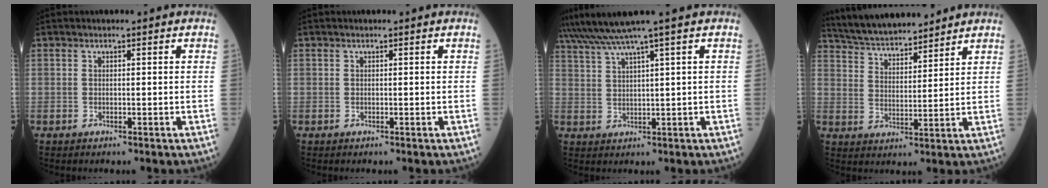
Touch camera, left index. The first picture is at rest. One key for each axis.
{"total": 0.0}
{"total": 5.7, "fx": 4.3, "fy": -1.9, "fz": 3.2, "tx": -0.068, "ty": 0.012, "tz": 0.085}
{"total": 13.6, "fx": 12.5, "fy": 2.4, "fz": 4.8, "tx": -0.088, "ty": 0.023, "tz": 0.213}